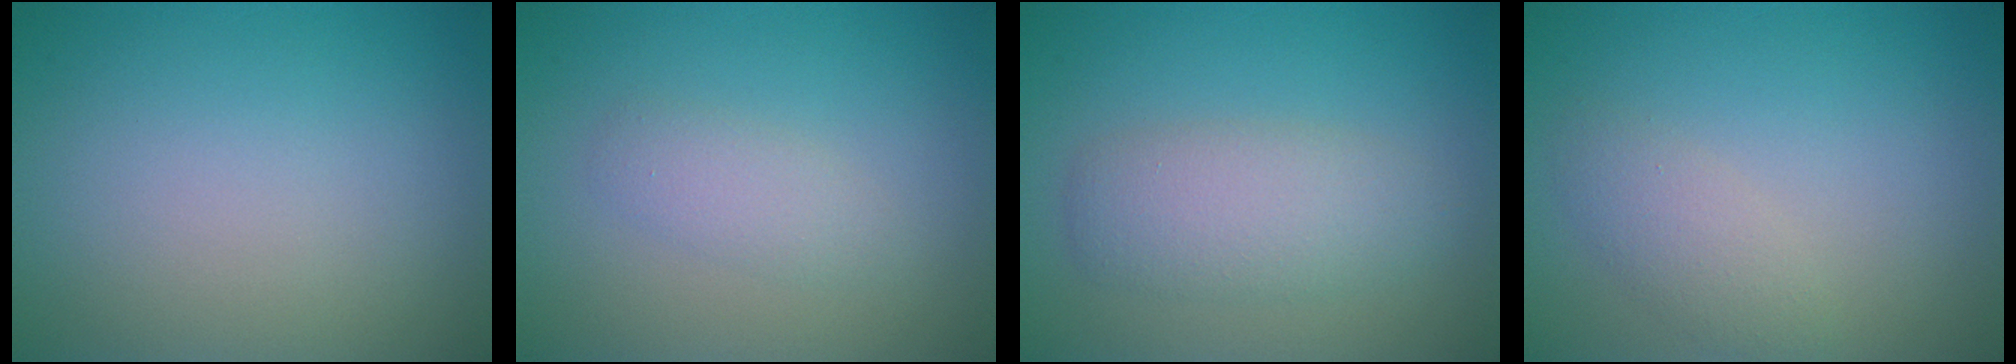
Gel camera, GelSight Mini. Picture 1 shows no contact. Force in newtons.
{"total": 2.4, "press": 2.4, "slide": 0.2}
{"total": 3.8, "press": 3.8, "slide": 0.1}
{"total": 2.0, "press": 2.0, "slide": 0.1}